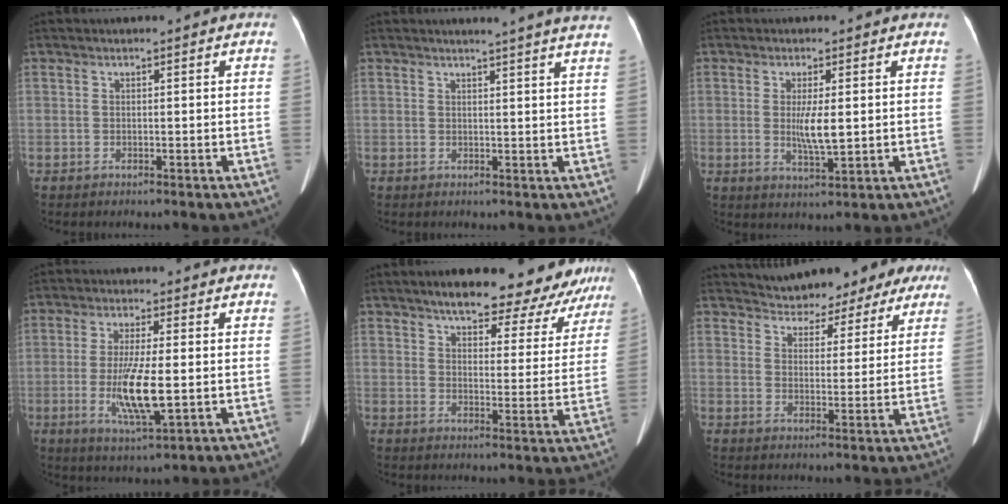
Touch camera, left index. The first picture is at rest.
{"total": 9.6, "force": [8.8, -1.0, 3.9], "torque": [-0.045, -0.045, 0.076]}
{"total": 4.3, "force": [-0.2, 0.7, 4.2], "torque": [-0.077, -0.026, -0.004]}
{"total": 8.6, "force": [-1.8, 1.3, 8.3], "torque": [-0.161, -0.037, -0.033]}
{"total": 17.8, "force": [15.3, 5.6, 7.0], "torque": [-0.072, -0.015, 0.182]}
{"total": 14.6, "force": [13.1, 5.1, 4.0], "torque": [-0.041, 0.000, 0.155]}